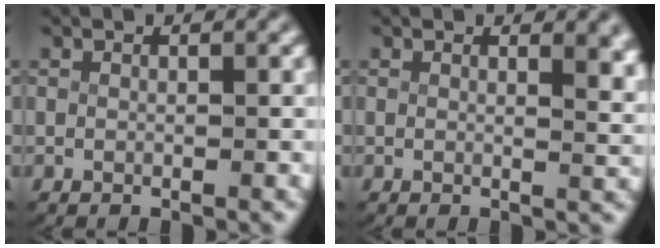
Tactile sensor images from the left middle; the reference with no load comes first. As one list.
[{"total": 1.9, "force": [1.3, 0.4, 1.3], "torque": [-0.012, -0.015, 0.021]}]